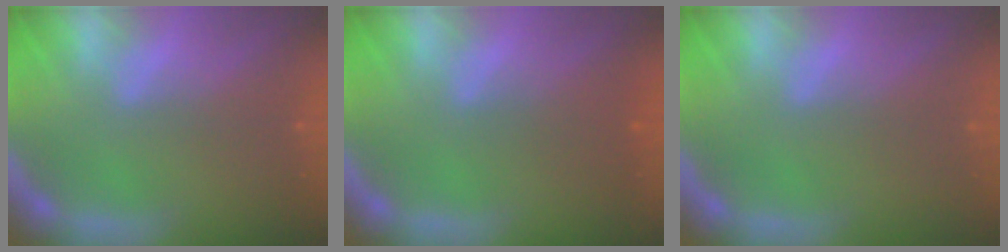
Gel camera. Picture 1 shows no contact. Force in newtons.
{"total": 2.0}
{"total": 0.0}